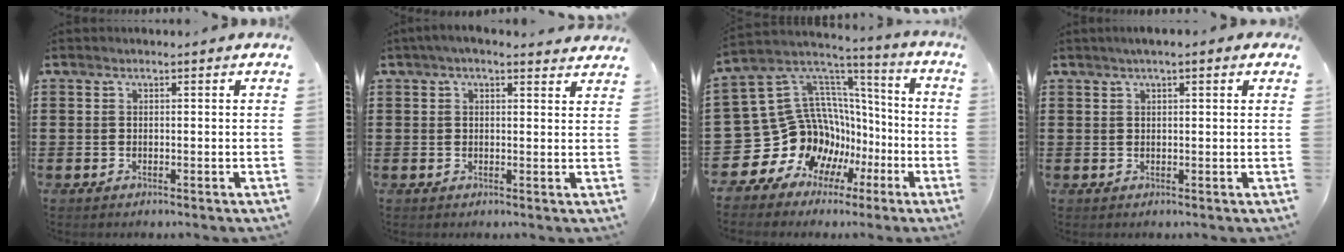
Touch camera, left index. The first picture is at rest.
{"total": 2.2, "force": [1.6, 0.6, 1.3], "torque": [-0.029, 0.004, 0.030]}
{"total": 16.2, "force": [-4.4, 14.4, 6.1], "torque": [-0.166, -0.044, -0.022]}
{"total": 1.7, "force": [1.0, 0.3, 1.4], "torque": [-0.029, 0.003, 0.016]}